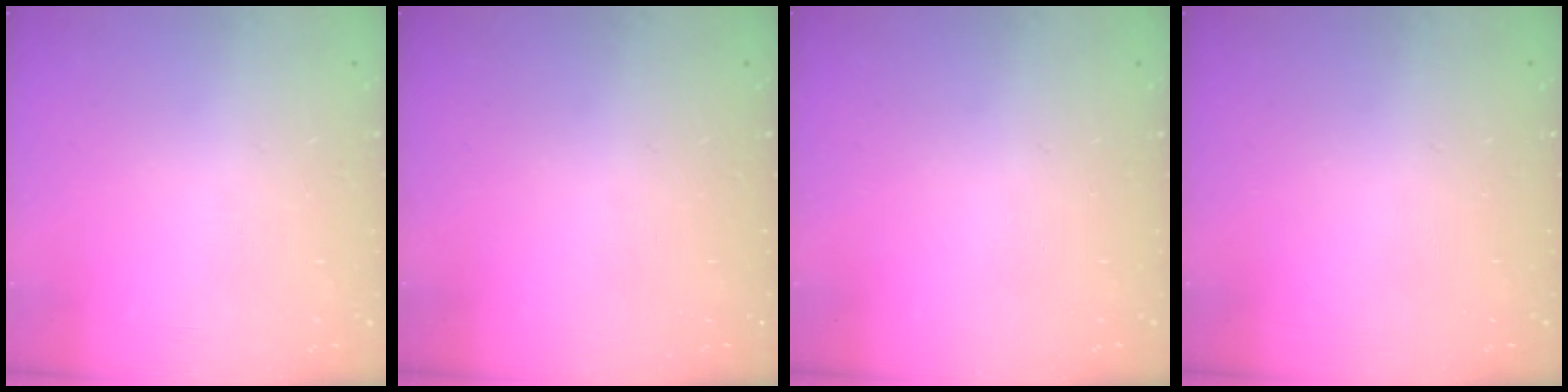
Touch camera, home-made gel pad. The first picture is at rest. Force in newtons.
{"total": 0.0}
{"total": 0.0}
{"total": 0.0}